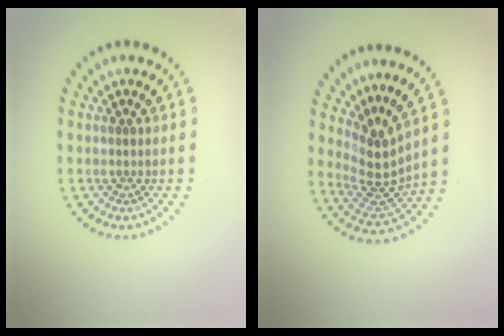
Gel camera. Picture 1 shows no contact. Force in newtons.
{"total": 3.6, "press": 2.6, "slide": 2.5}